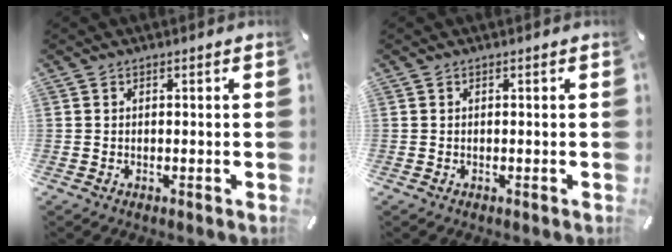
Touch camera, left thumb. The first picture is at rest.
{"total": 0.0}